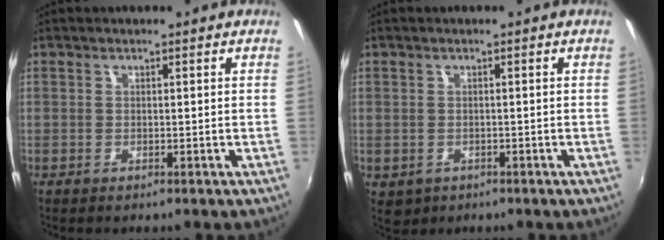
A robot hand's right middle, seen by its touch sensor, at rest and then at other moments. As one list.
[{"total": 2.8, "force": [-0.7, 2.5, 1.2], "torque": [-0.025, -0.007, -0.006]}]